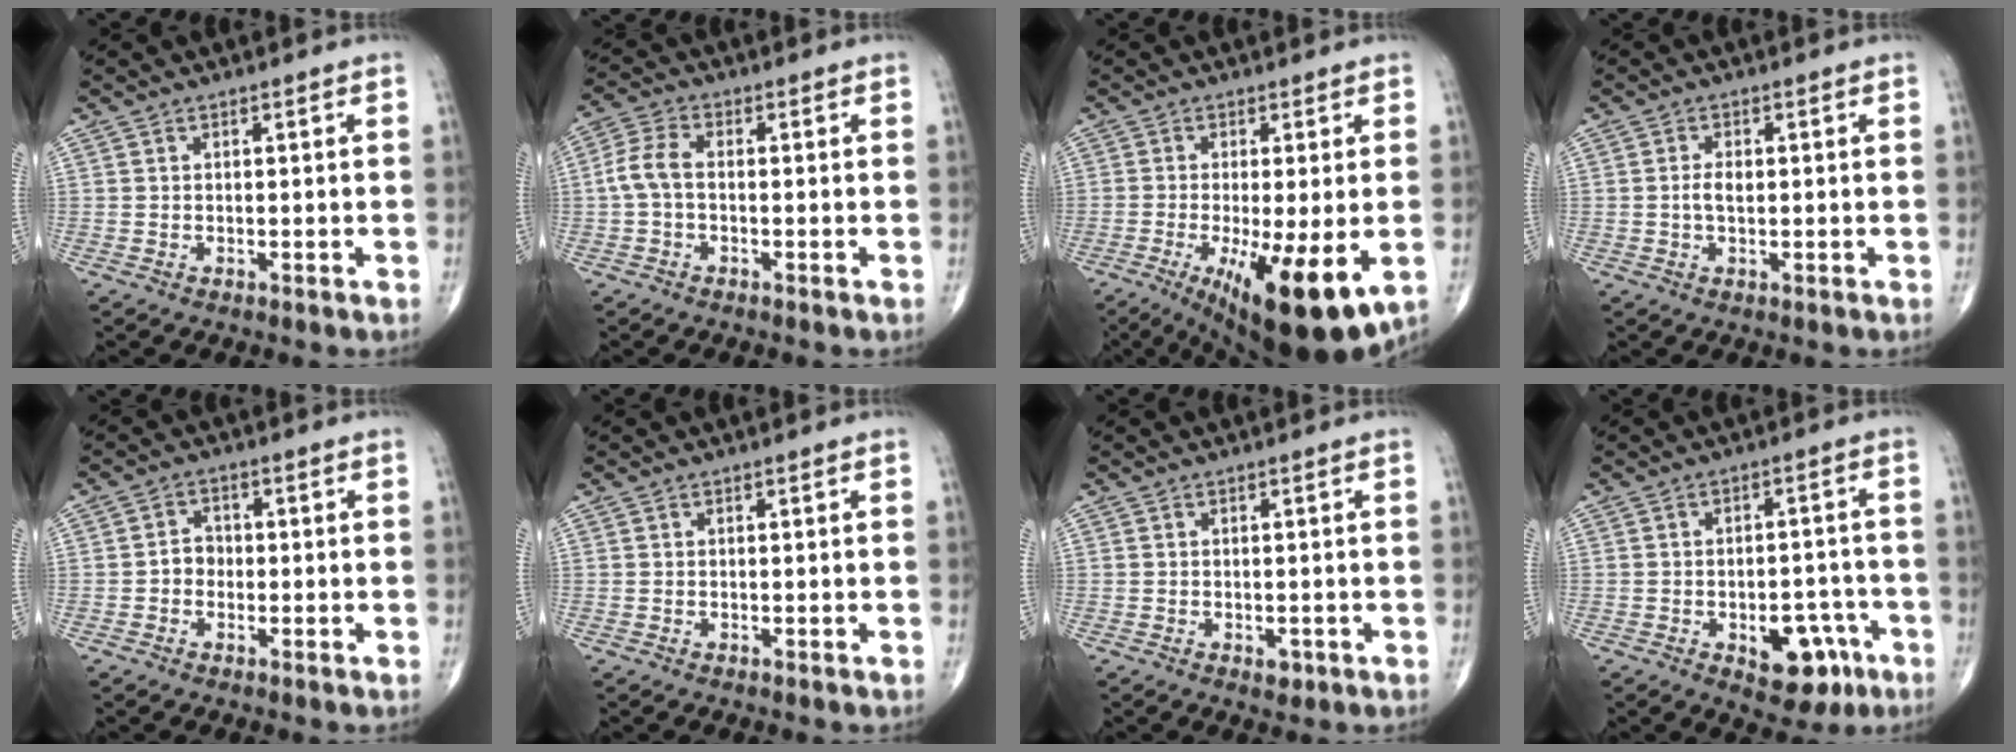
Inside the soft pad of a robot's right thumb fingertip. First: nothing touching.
{"total": 5.1, "force": [-0.6, 2.8, 4.2], "torque": [-0.095, 0.016, -0.020]}
{"total": 15.5, "force": [-4.7, 4.1, 14.2], "torque": [-0.201, -0.027, -0.059]}
{"total": 2.5, "force": [0.0, 1.3, 2.1], "torque": [-0.043, 0.003, -0.002]}
{"total": 2.9, "force": [-0.7, 2.4, 1.4], "torque": [-0.009, 0.012, -0.019]}
{"total": 0.0}
{"total": 1.5, "force": [-0.6, 1.0, 1.0], "torque": [-0.004, 0.001, -0.004]}
{"total": 9.8, "force": [-4.4, 5.6, 6.8], "torque": [-0.054, 0.034, -0.048]}